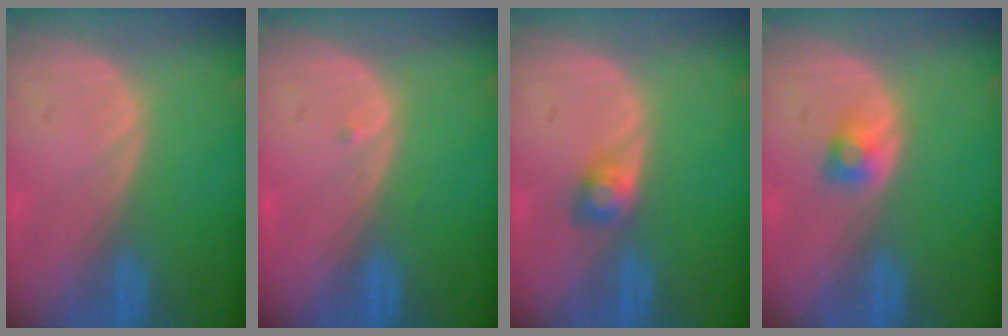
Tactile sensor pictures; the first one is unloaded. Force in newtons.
{"total": 0.5, "press": 0.4, "slide": 0.3}
{"total": 2.3, "press": 2.3, "slide": 0.2}
{"total": 2.2, "press": 2.1, "slide": 0.3}